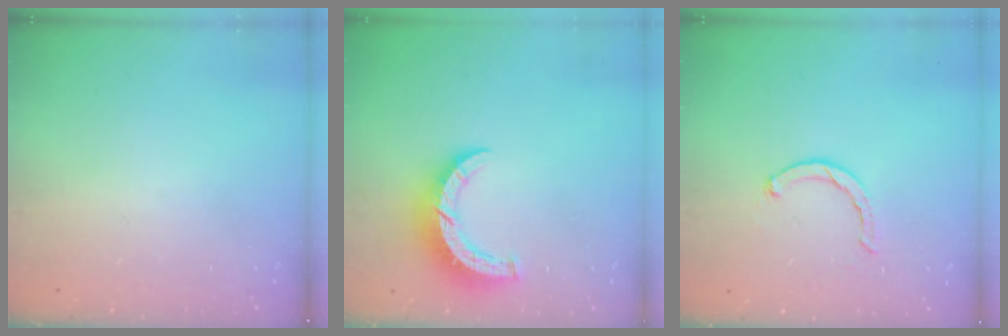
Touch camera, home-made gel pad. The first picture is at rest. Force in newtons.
{"total": 8.0, "press": 8.0, "slide": 0.4}
{"total": 1.5, "press": 1.5, "slide": 0.3}